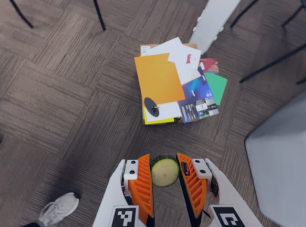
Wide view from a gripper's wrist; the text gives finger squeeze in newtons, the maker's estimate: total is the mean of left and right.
{"total": 10.6, "left": 11.5, "right": 9.7}